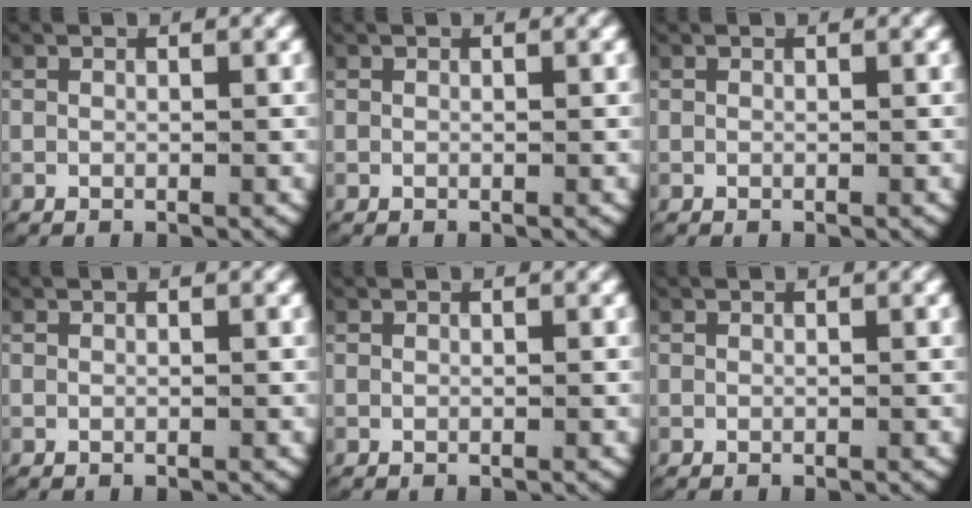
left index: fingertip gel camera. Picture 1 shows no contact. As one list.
[{"total": 0.0}, {"total": 0.0}, {"total": 0.0}, {"total": 0.0}, {"total": 0.0}]